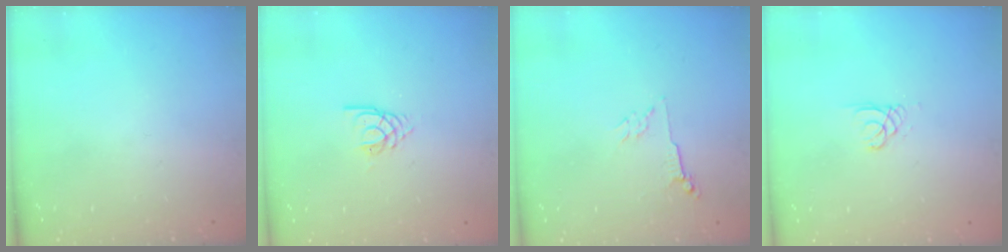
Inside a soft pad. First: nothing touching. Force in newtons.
{"total": 2.8, "press": 2.8, "slide": 0.3}
{"total": 2.8, "press": 2.7, "slide": 0.6}
{"total": 0.8, "press": 0.8, "slide": 0.1}